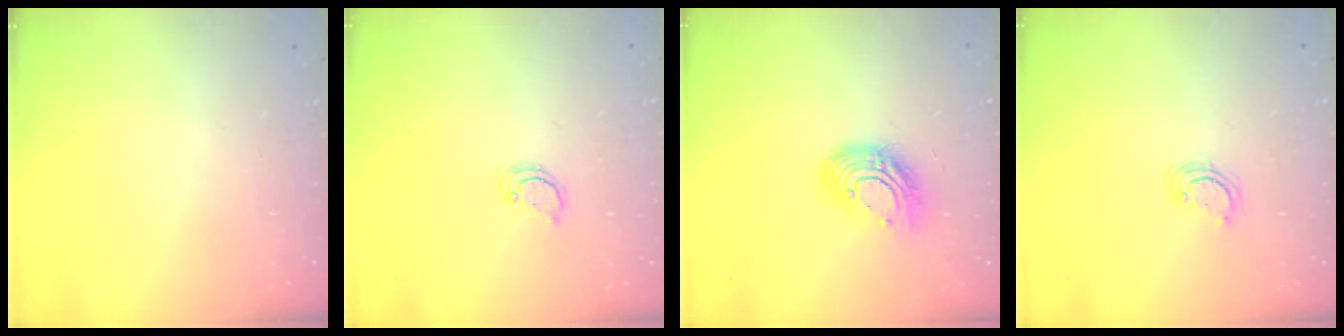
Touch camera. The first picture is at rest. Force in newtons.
{"total": 2.4, "press": 2.4, "slide": 0.2}
{"total": 13.4, "press": 13.4, "slide": 1.3}
{"total": 3.7, "press": 3.7, "slide": 0.4}